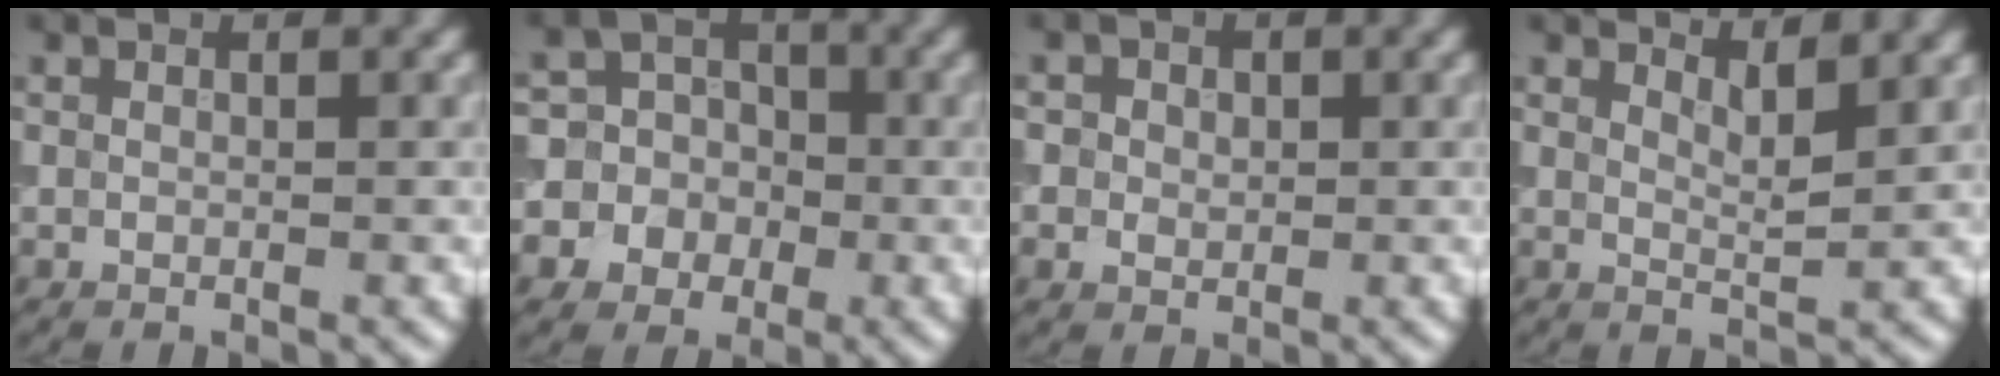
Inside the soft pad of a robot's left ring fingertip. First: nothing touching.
{"total": 10.3, "force": [-1.6, 10.0, 2.0], "torque": [-0.067, 0.017, -0.053]}
{"total": 2.4, "force": [0.7, 2.1, 1.0], "torque": [-0.007, 0.005, 0.003]}
{"total": 2.5, "force": [2.0, 0.5, 1.3], "torque": [-0.013, -0.005, 0.030]}